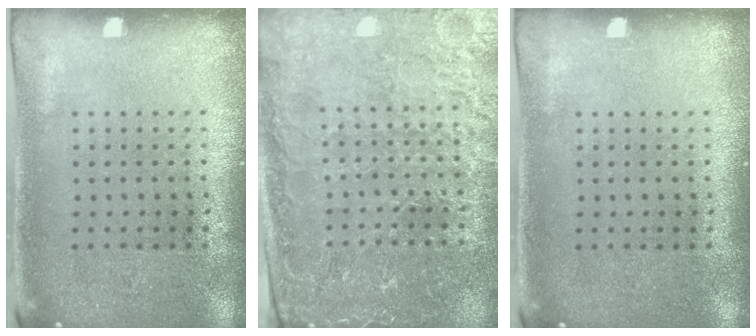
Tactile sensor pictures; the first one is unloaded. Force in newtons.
{"total": 3.7, "press": 3.6, "slide": 1.0}
{"total": 0.0}